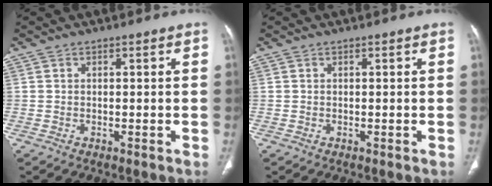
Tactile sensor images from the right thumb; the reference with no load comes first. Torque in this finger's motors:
{"motor_torque": [0.00, 0.01, 0.00, 0.00, 0.03]}